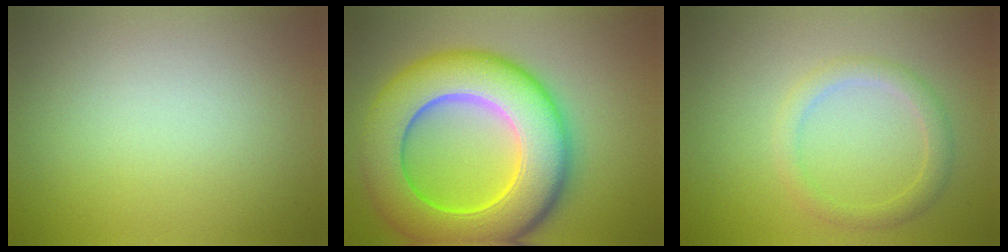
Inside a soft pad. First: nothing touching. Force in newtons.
{"total": 12.7, "press": 12.7, "slide": 0.2}
{"total": 2.2, "press": 2.2, "slide": 0.2}